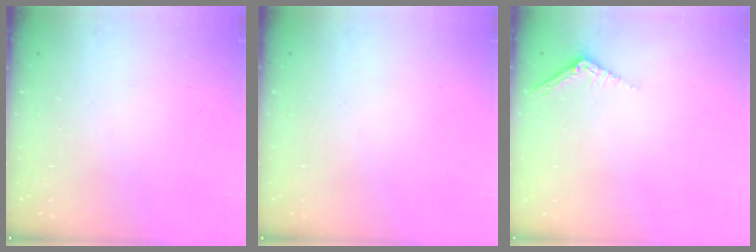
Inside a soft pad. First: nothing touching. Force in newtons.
{"total": 0.0}
{"total": 2.5, "press": 2.5, "slide": 0.2}